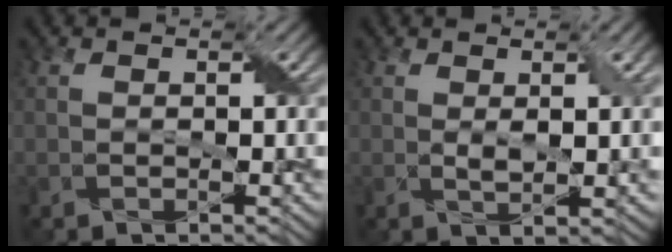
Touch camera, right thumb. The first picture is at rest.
{"total": 3.0, "force": [1.0, 0.6, 2.7], "torque": [-0.053, 0.001, 0.020]}